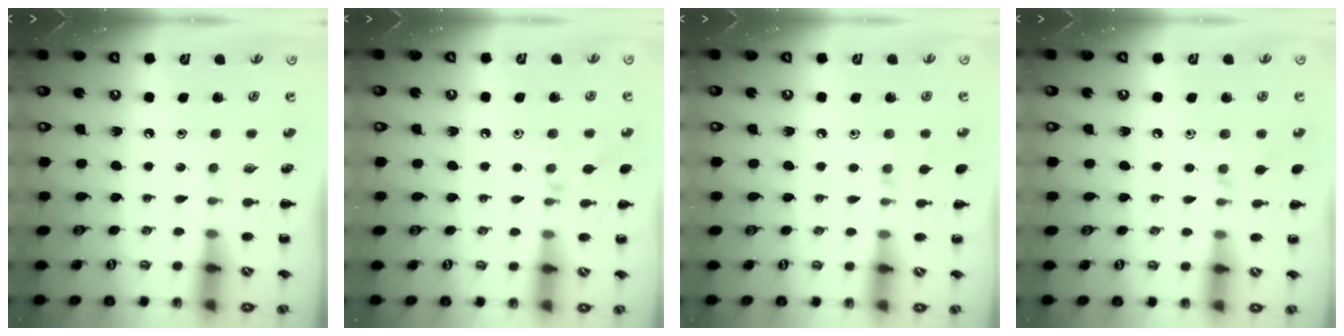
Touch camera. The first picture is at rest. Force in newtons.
{"total": 7.3, "press": 7.2, "slide": 1.4}
{"total": 5.4, "press": 5.1, "slide": 1.6}
{"total": 7.1, "press": 6.8, "slide": 2.1}